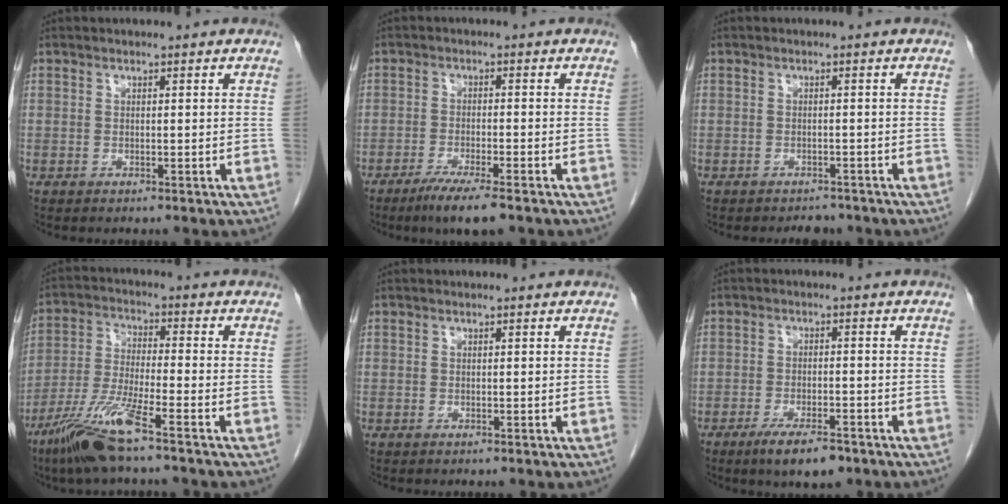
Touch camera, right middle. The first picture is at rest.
{"total": 6.4, "force": [-4.5, 0.4, 4.6], "torque": [-0.078, -0.015, -0.074]}
{"total": 2.8, "force": [-2.5, 1.2, 0.4], "torque": [-0.010, -0.001, -0.034]}
{"total": 10.1, "force": [-6.7, 0.1, 7.6], "torque": [-0.162, -0.026, -0.135]}
{"total": 0.0}
{"total": 6.5, "force": [-4.4, 1.7, 4.4], "torque": [-0.076, -0.008, -0.069]}